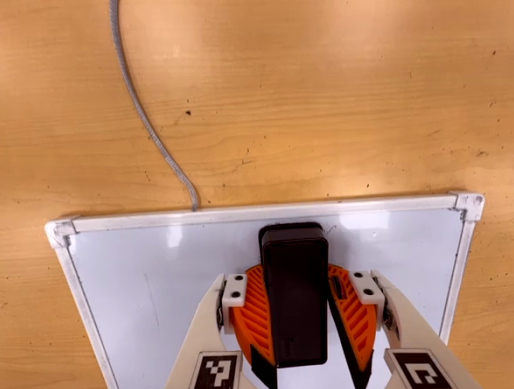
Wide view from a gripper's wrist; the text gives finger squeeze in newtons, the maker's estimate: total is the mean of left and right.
{"total": 15.0, "left": 17.7, "right": 12.2}